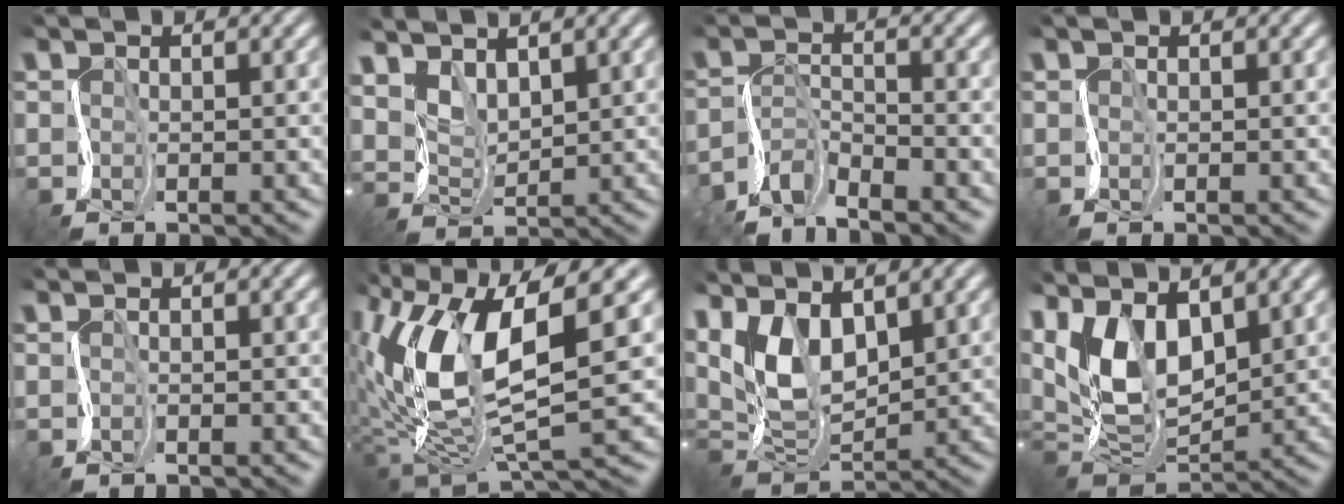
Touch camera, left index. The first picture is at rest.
{"total": 3.3, "force": [3.2, 0.9, 0.0], "torque": [-0.019, 0.003, 0.067]}
{"total": 4.0, "force": [-3.6, 1.0, 1.3], "torque": [-0.033, 0.002, -0.075]}
{"total": 0.0}
{"total": 0.6, "force": [0.0, -0.4, -0.5], "torque": [0.006, -0.001, -0.003]}
{"total": 11.3, "force": [2.4, 5.3, 9.7], "torque": [-0.206, -0.004, 0.042]}
{"total": 6.1, "force": [3.9, 2.6, 3.9], "torque": [-0.092, 0.005, 0.071]}
{"total": 7.8, "force": [4.2, 3.8, 5.3], "torque": [-0.120, 0.005, 0.073]}